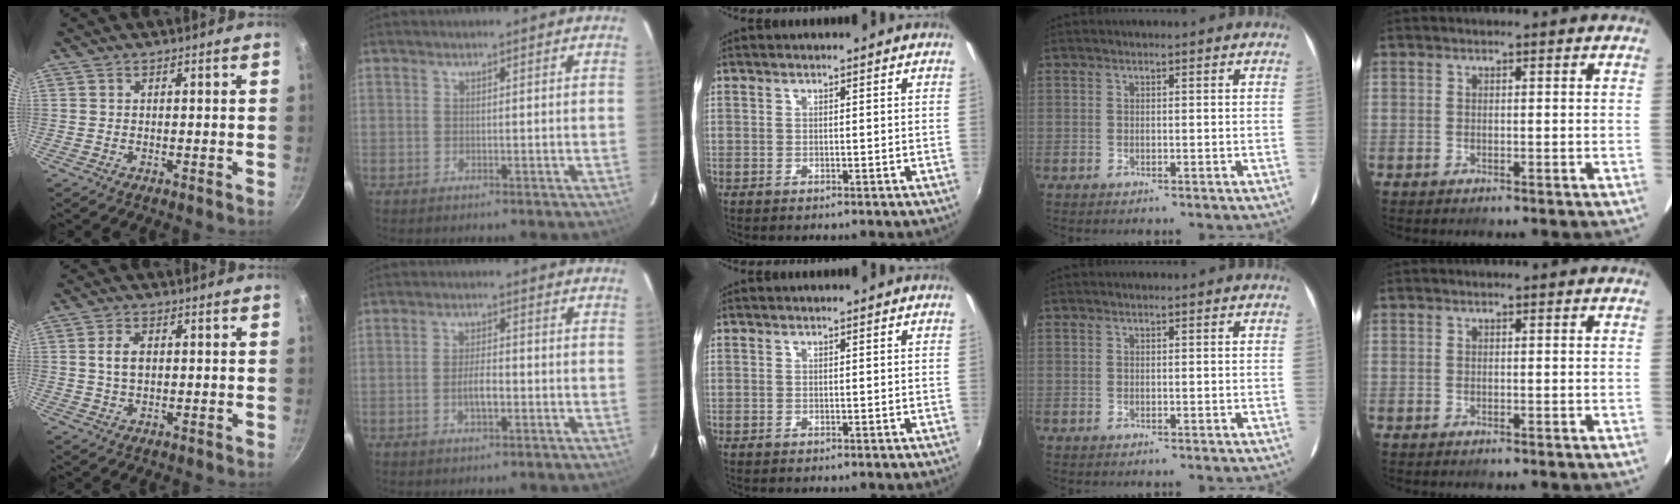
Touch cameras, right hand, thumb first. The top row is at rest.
{"thumb": {"total": 3.8, "force": [0.5, 2.3, 3.0], "torque": [-0.048, 0.005, 0.008]}, "index": {"total": 3.7, "force": [-1.2, 1.3, 3.3], "torque": [-0.062, -0.001, -0.019]}}